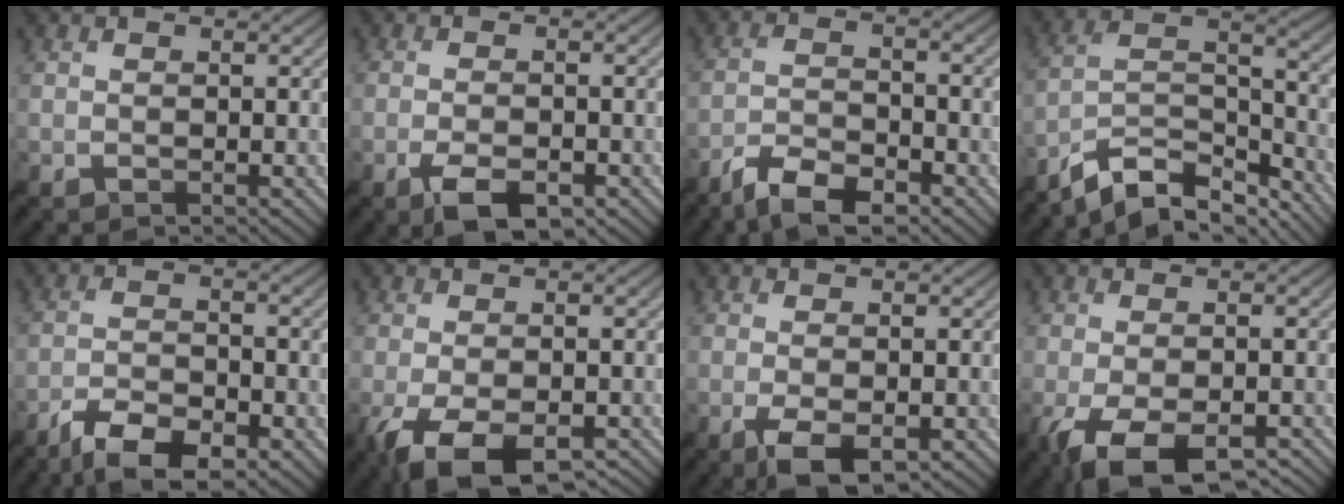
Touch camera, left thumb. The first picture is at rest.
{"total": 5.6, "force": [-2.9, 1.7, 4.4], "torque": [-0.089, 0.003, -0.052]}
{"total": 6.9, "force": [-5.2, 1.9, 4.2], "torque": [-0.086, -0.001, -0.103]}
{"total": 11.4, "force": [-8.7, 4.0, 6.1], "torque": [-0.123, 0.003, -0.163]}
{"total": 7.9, "force": [-5.5, 2.4, 5.2], "torque": [-0.101, -0.002, -0.101]}
{"total": 9.6, "force": [-5.2, 3.6, 7.3], "torque": [-0.149, -0.019, -0.082]}
{"total": 5.7, "force": [-2.4, 1.8, 4.8], "torque": [-0.097, -0.002, -0.040]}
{"total": 9.9, "force": [-5.4, 3.6, 7.4], "torque": [-0.149, -0.017, -0.087]}